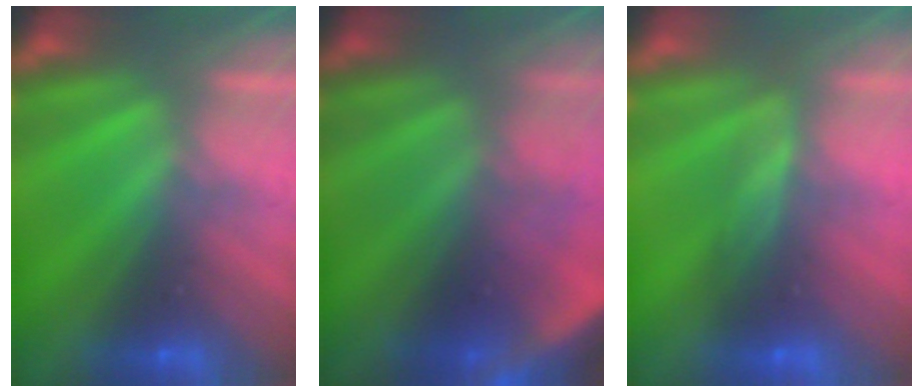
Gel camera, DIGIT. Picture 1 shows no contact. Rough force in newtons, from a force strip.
{"total": 4.5}
{"total": 1.7}